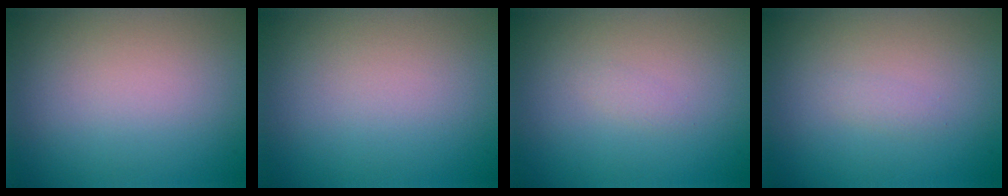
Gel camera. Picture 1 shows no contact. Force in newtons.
{"total": 0.0}
{"total": 0.6, "press": 0.6, "slide": 0.0}
{"total": 0.6, "press": 0.6, "slide": 0.0}